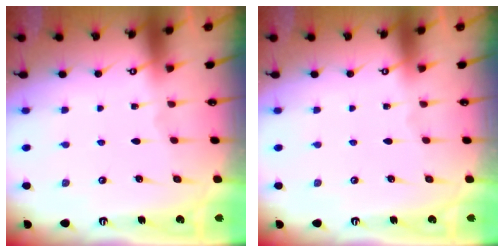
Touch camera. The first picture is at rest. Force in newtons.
{"total": 0.0}